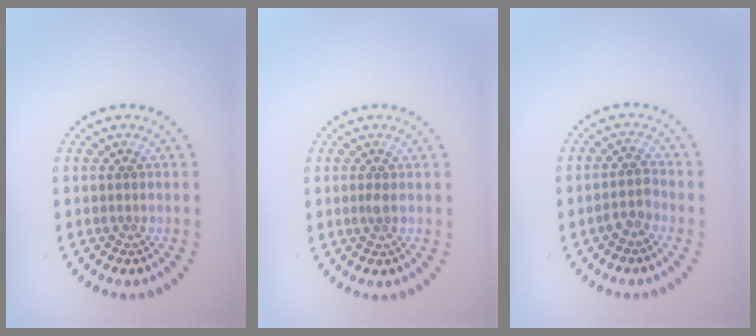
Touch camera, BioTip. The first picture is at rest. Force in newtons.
{"total": 0.6, "press": 0.5, "slide": 0.3}
{"total": 1.9, "press": 1.5, "slide": 1.1}